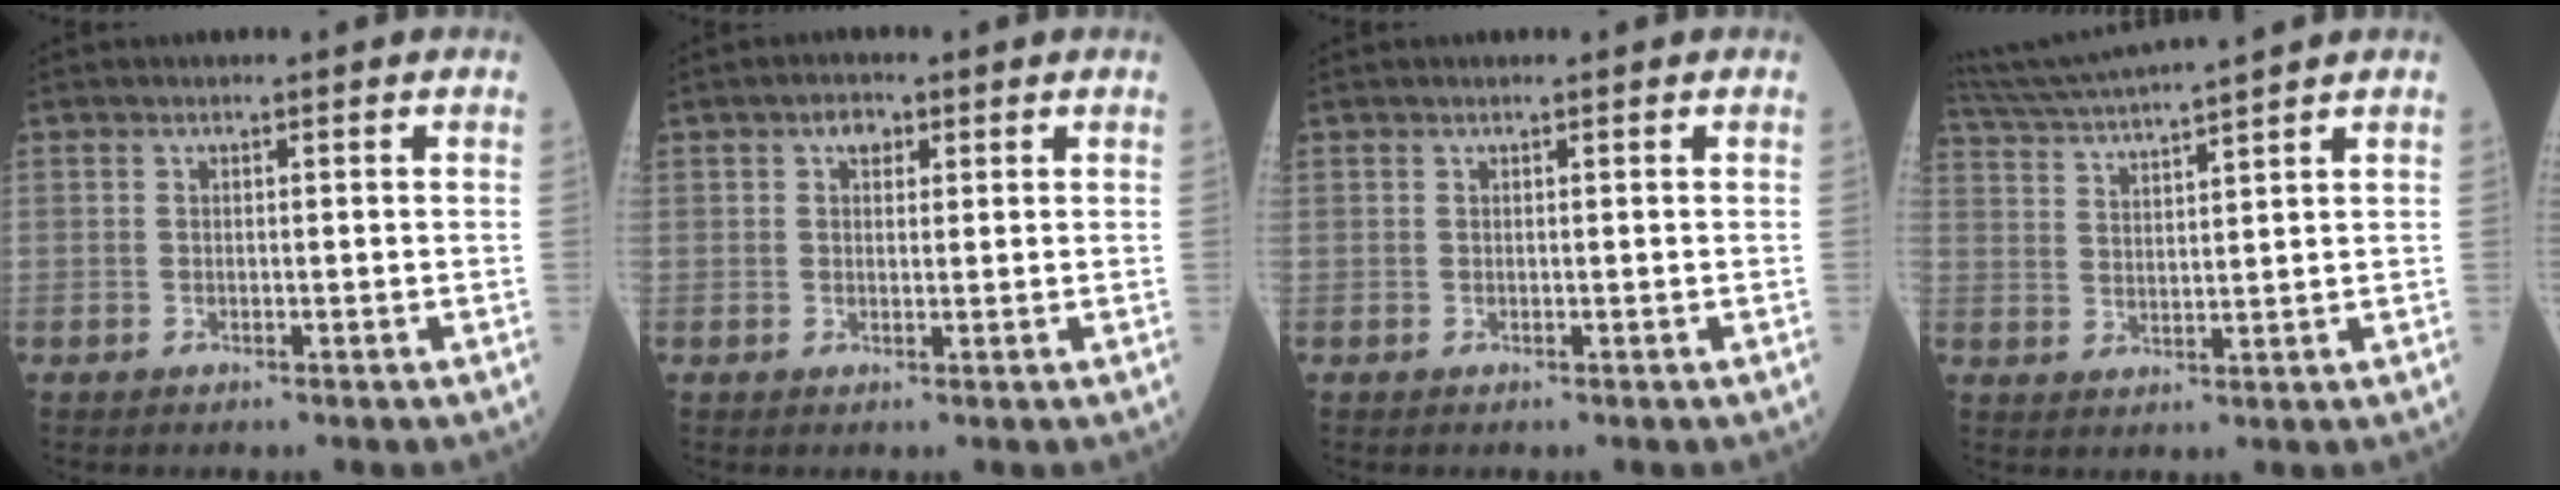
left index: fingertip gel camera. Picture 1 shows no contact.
{"total": 2.2, "force": [1.1, 1.3, 1.3], "torque": [-0.024, 0.009, 0.017]}
{"total": 0.0}
{"total": 11.2, "force": [10.2, -1.8, 4.4], "torque": [-0.087, 0.014, 0.173]}